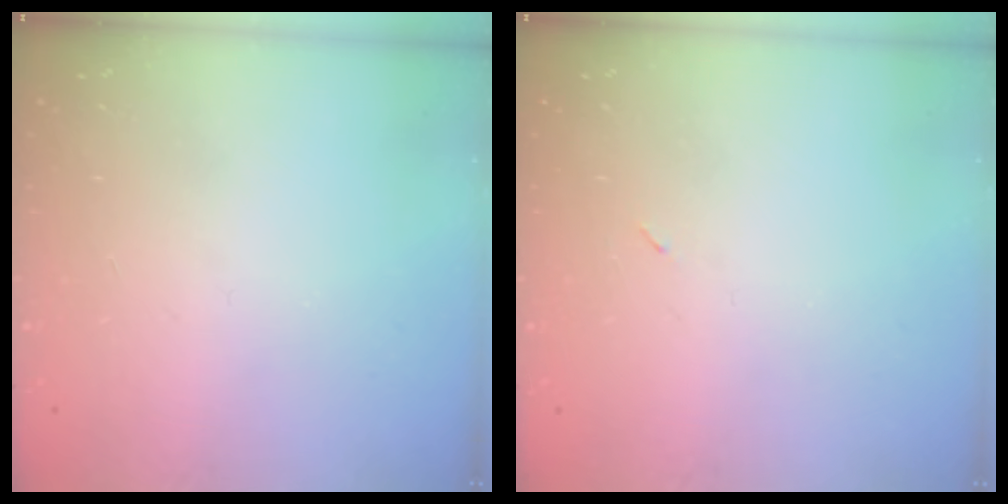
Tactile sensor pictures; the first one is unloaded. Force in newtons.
{"total": 2.2, "press": 2.1, "slide": 0.9}